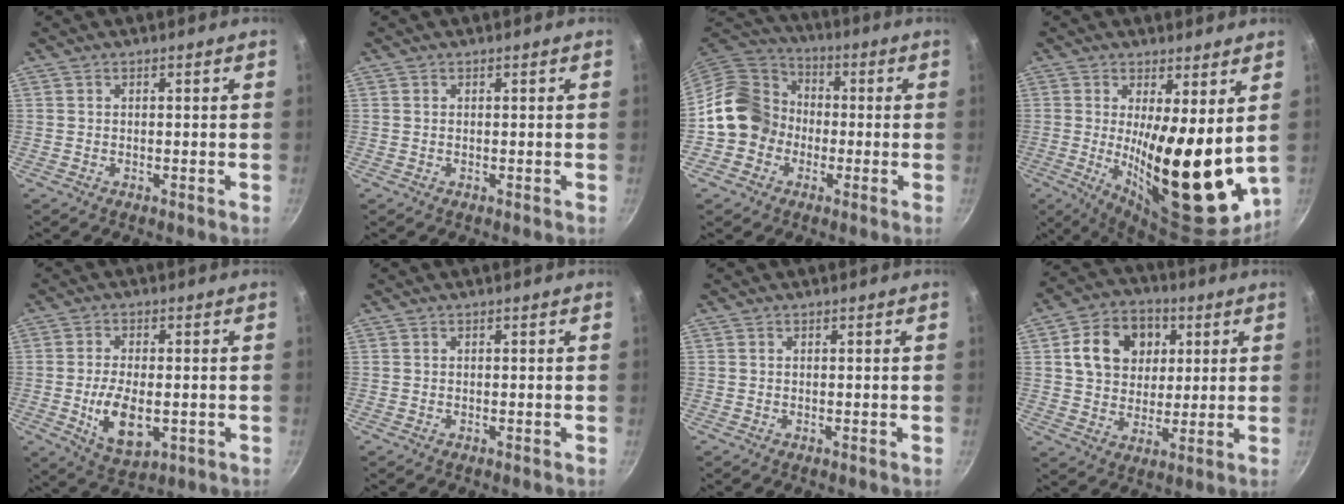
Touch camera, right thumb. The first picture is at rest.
{"total": 0.0}
{"total": 12.9, "force": [-1.8, 11.4, 5.7], "torque": [-0.063, 0.040, -0.048]}
{"total": 20.4, "force": [1.5, 7.1, 19.1], "torque": [-0.258, -0.045, 0.038]}
{"total": 9.8, "force": [-1.7, 5.1, 8.2], "torque": [-0.144, -0.006, -0.019]}
{"total": 0.0}
{"total": 0.0}
{"total": 13.3, "force": [3.9, 10.5, 7.2], "torque": [-0.095, 0.005, 0.060]}